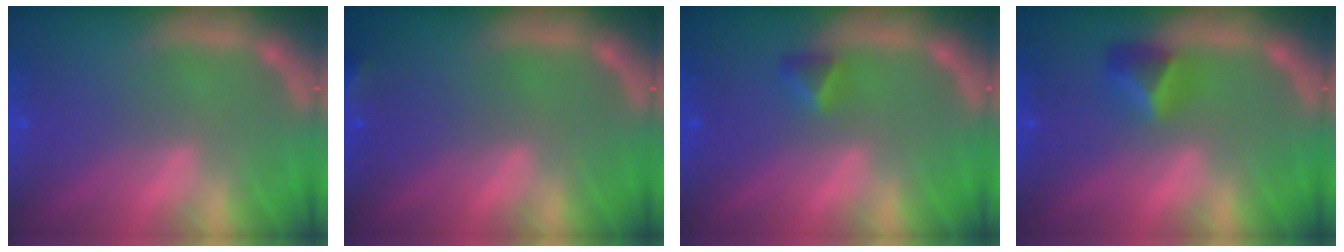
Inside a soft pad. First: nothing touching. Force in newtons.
{"total": 1.9}
{"total": 1.4}
{"total": 2.4}